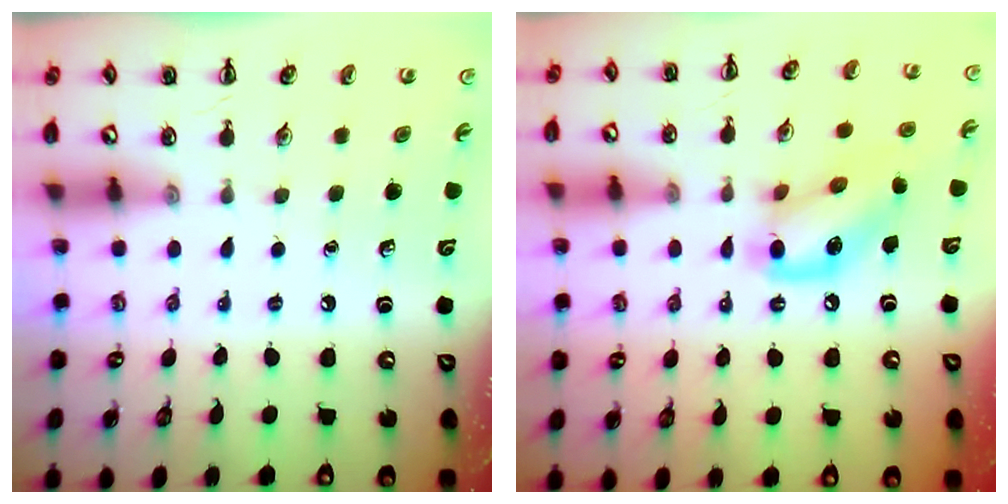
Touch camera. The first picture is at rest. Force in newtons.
{"total": 13.9, "press": 13.8, "slide": 1.1}